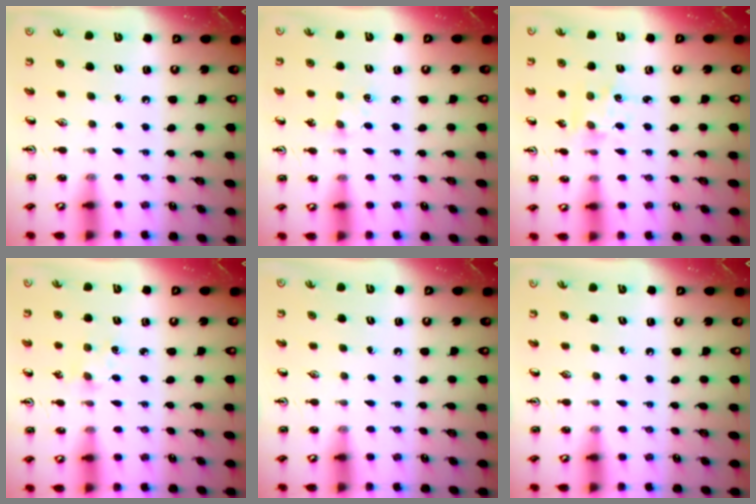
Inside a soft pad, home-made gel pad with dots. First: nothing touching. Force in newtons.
{"total": 2.2, "press": 2.2, "slide": 0.4}
{"total": 1.7, "press": 1.7, "slide": 0.3}
{"total": 2.3, "press": 2.3, "slide": 0.4}
{"total": 0.0}
{"total": 0.0}